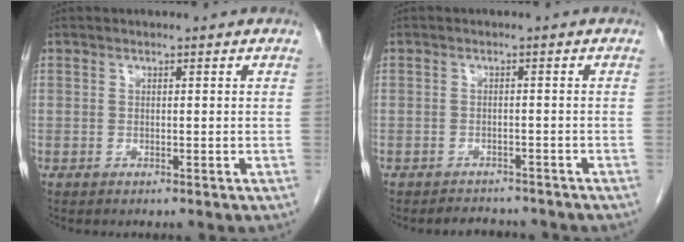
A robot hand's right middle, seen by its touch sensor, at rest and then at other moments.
{"total": 4.8, "force": [-4.4, 1.6, 0.9], "torque": [-0.012, 0.000, -0.057]}